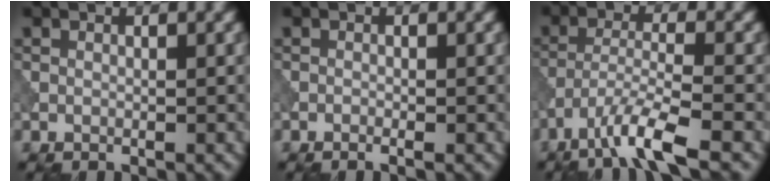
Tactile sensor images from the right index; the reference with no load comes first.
{"total": 0.5, "force": [-0.4, 0.0, 0.4], "torque": [-0.007, -0.002, -0.008]}
{"total": 5.7, "force": [-3.9, 0.8, 4.1], "torque": [-0.073, -0.001, -0.081]}